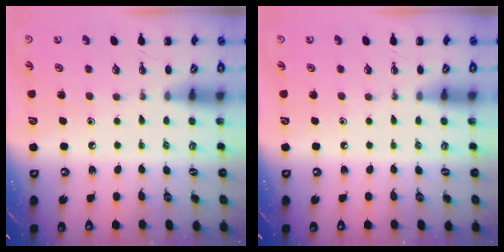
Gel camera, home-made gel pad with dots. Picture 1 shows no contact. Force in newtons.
{"total": 0.0}